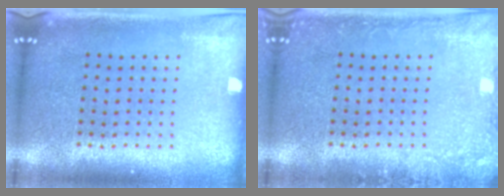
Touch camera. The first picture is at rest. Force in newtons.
{"total": 1.7, "press": 1.7, "slide": 0.3}